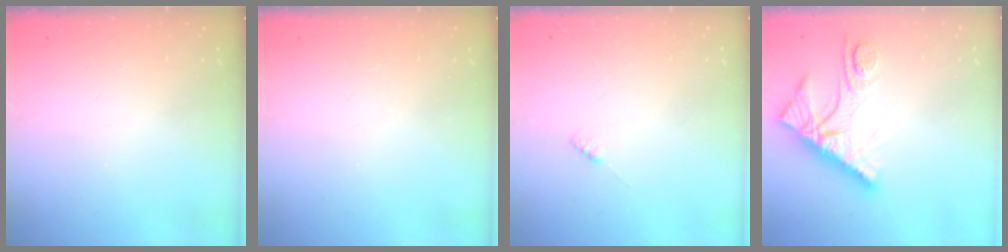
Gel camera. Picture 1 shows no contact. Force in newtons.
{"total": 0.0}
{"total": 1.9, "press": 1.9, "slide": 0.3}
{"total": 10.7, "press": 10.6, "slide": 1.1}